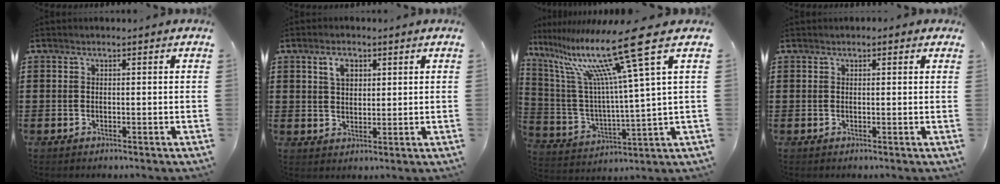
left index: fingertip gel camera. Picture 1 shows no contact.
{"total": 3.5, "force": [1.8, 2.0, 2.2], "torque": [-0.043, 0.005, 0.030]}
{"total": 17.0, "force": [10.2, 0.4, 13.6], "torque": [-0.288, -0.060, 0.151]}
{"total": 0.6, "force": [0.4, 0.4, 0.3], "torque": [-0.008, 0.004, 0.007]}